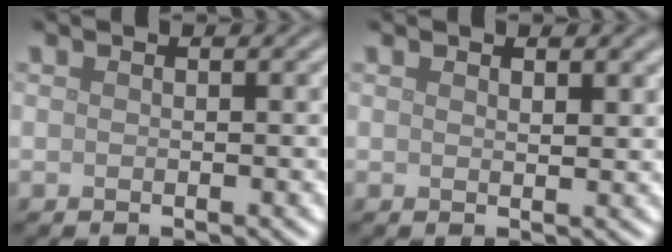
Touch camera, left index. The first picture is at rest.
{"total": 0.9, "force": [0.7, 0.3, 0.4], "torque": [-0.007, -0.002, 0.014]}